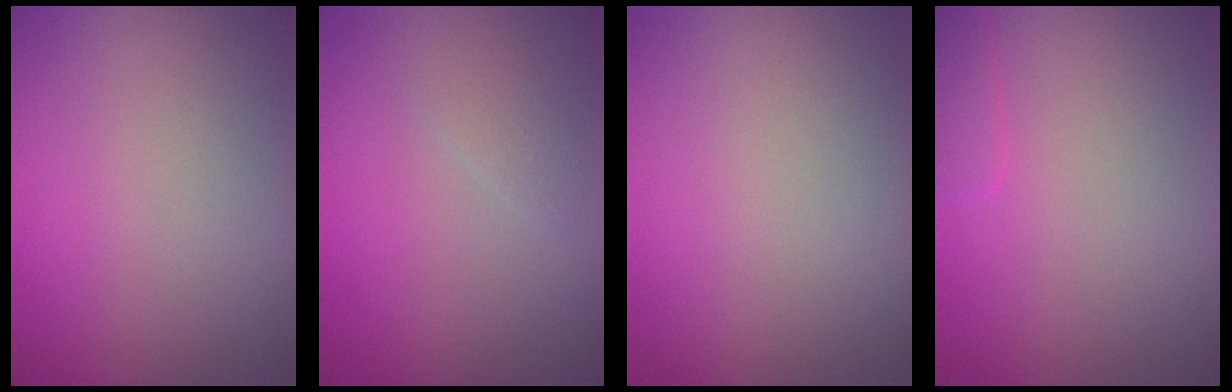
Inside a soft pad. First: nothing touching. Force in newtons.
{"total": 1.0, "press": 1.0, "slide": 0.1}
{"total": 0.0}
{"total": 1.0, "press": 1.0, "slide": 0.1}